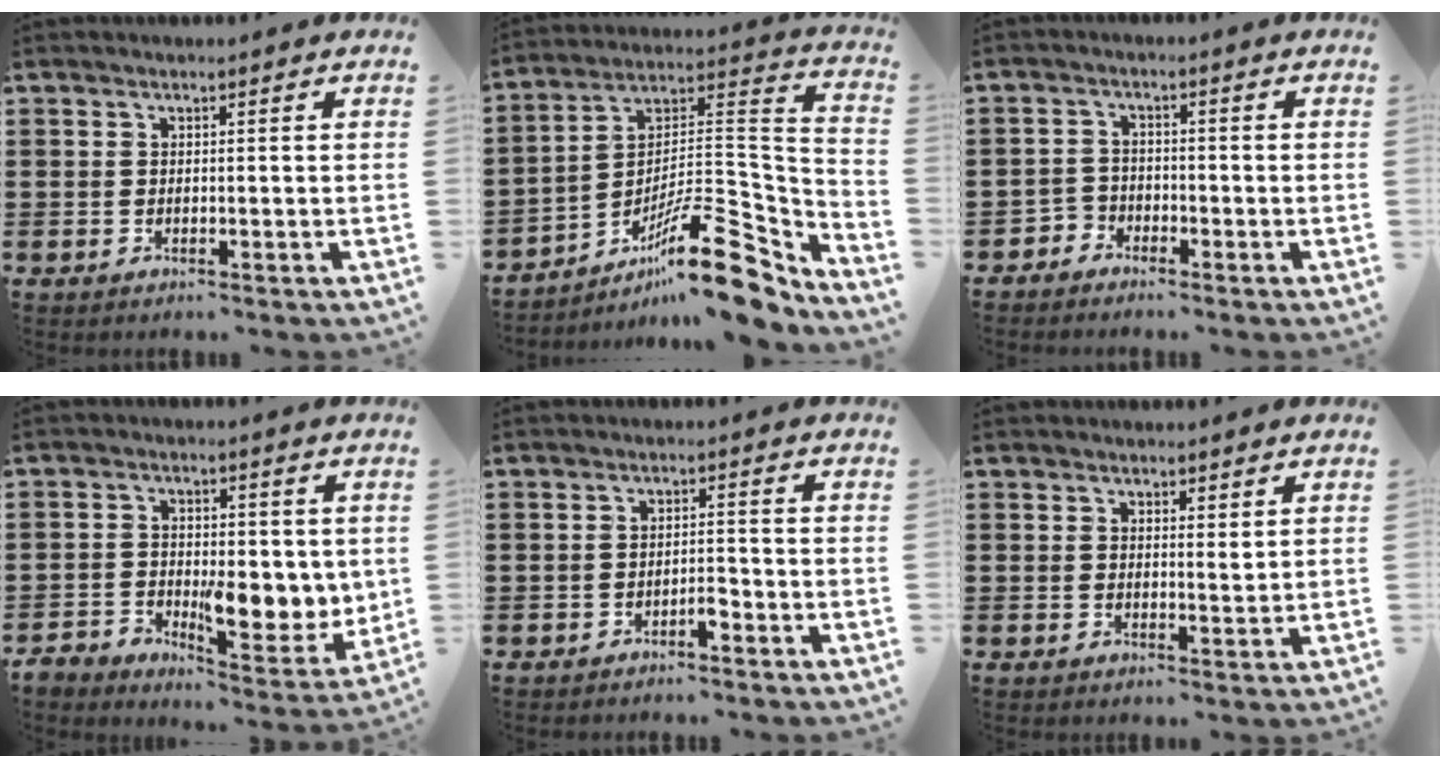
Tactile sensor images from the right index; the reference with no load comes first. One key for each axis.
{"total": 16.4, "fx": -10.5, "fy": 4.2, "fz": 11.9, "tx": -0.177, "ty": 0.030, "tz": -0.183}
{"total": 2.2, "fx": -1.9, "fy": 1.0, "fz": -0.1, "tx": -0.007, "ty": 0.004, "tz": -0.042}
{"total": 7.5, "fx": -1.0, "fy": 4.4, "fz": 6.0, "tx": -0.098, "ty": -0.002, "tz": -0.019}
{"total": 2.0, "fx": -1.3, "fy": 0.4, "fz": 1.5, "tx": -0.029, "ty": 0.000, "tz": -0.024}
{"total": 1.6, "fx": 1.4, "fy": 0.5, "fz": 0.6, "tx": -0.007, "ty": 0.000, "tz": 0.025}